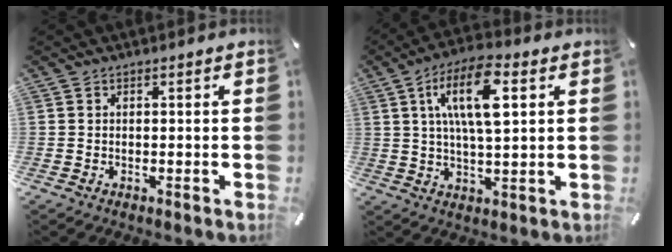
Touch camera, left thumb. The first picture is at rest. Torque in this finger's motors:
{"motor_torque": [1.92, 1.81, 1.76, -0.73, 0.26]}